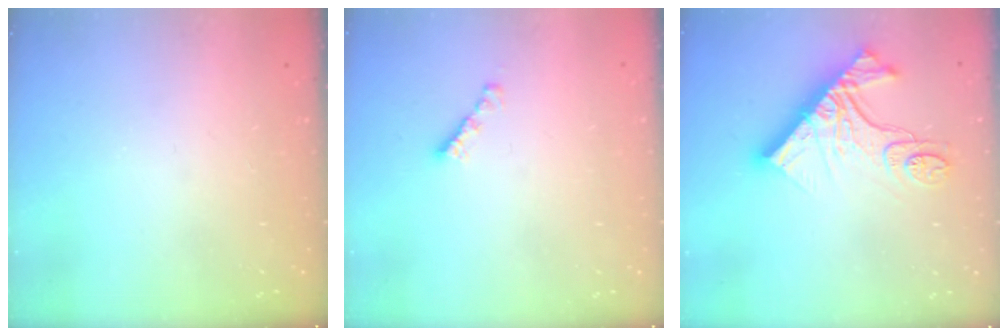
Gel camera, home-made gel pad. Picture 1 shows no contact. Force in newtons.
{"total": 2.3, "press": 2.3, "slide": 0.2}
{"total": 15.2, "press": 15.2, "slide": 1.3}